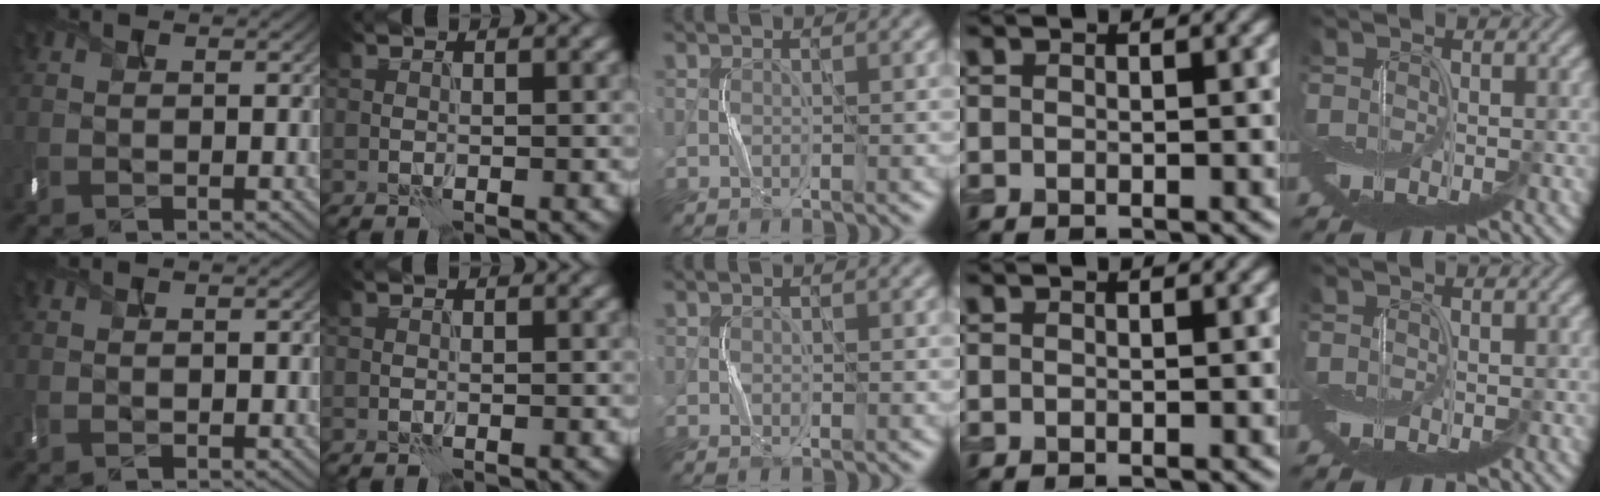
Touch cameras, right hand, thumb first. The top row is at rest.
{"thumb": {"total": 0.6, "force": [0.1, 0.3, 0.5], "torque": [-0.005, -0.006, 0.002]}, "middle": {"total": 0.5, "force": [0.0, 0.3, 0.4], "torque": [-0.004, 0.001, 0.000]}}